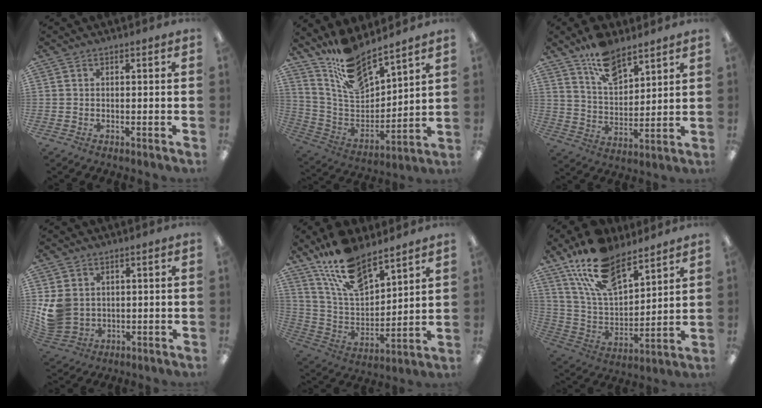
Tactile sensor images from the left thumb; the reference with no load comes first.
{"total": 15.0, "force": [13.2, 4.2, 5.8], "torque": [-0.134, -0.089, 0.238]}
{"total": 11.3, "force": [8.5, 5.3, 5.3], "torque": [-0.087, -0.046, 0.154]}
{"total": 7.8, "force": [2.0, 6.6, 3.5], "torque": [-0.078, -0.003, 0.041]}
{"total": 16.0, "force": [12.5, 6.1, 7.9], "torque": [-0.170, -0.062, 0.228]}
{"total": 18.6, "force": [13.4, 8.5, 9.8], "torque": [-0.195, -0.061, 0.243]}